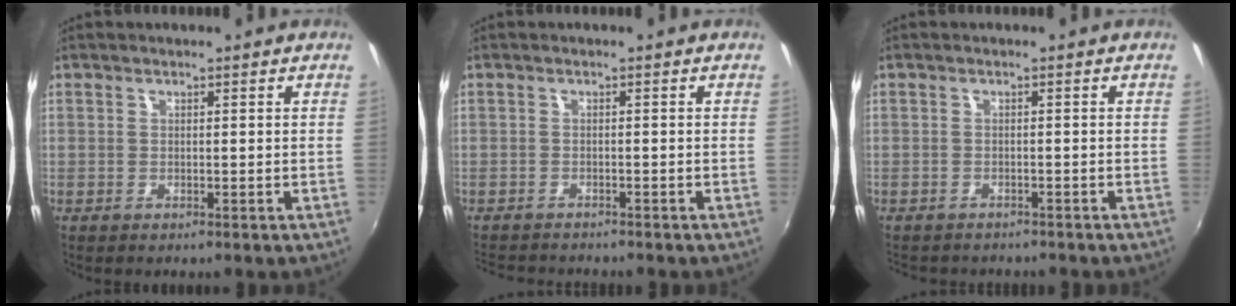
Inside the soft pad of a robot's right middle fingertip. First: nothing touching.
{"total": 5.2, "force": [-5.0, 0.7, 1.4], "torque": [-0.041, -0.018, -0.081]}
{"total": 3.7, "force": [-3.3, 1.2, 0.9], "torque": [-0.026, -0.013, -0.049]}